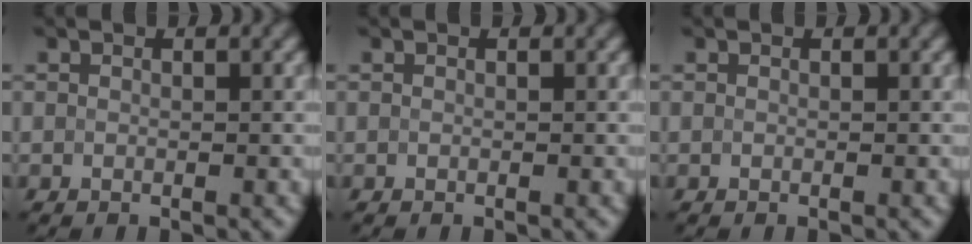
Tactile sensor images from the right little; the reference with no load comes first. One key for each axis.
{"total": 0.0}
{"total": 0.0}